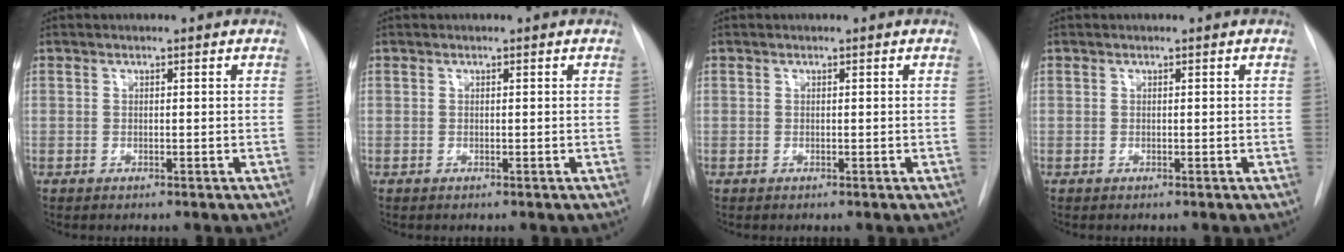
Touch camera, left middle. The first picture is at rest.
{"total": 0.0}
{"total": 0.0}
{"total": 0.0}